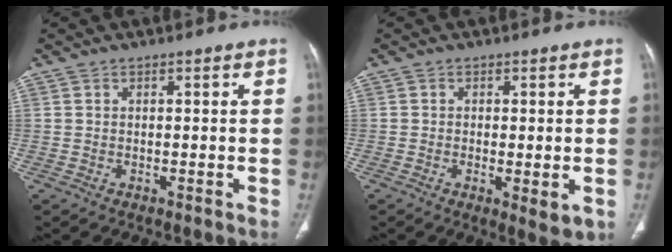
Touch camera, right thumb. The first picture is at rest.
{"total": 4.5, "force": [-1.0, 1.6, 4.0], "torque": [-0.062, -0.012, -0.013]}